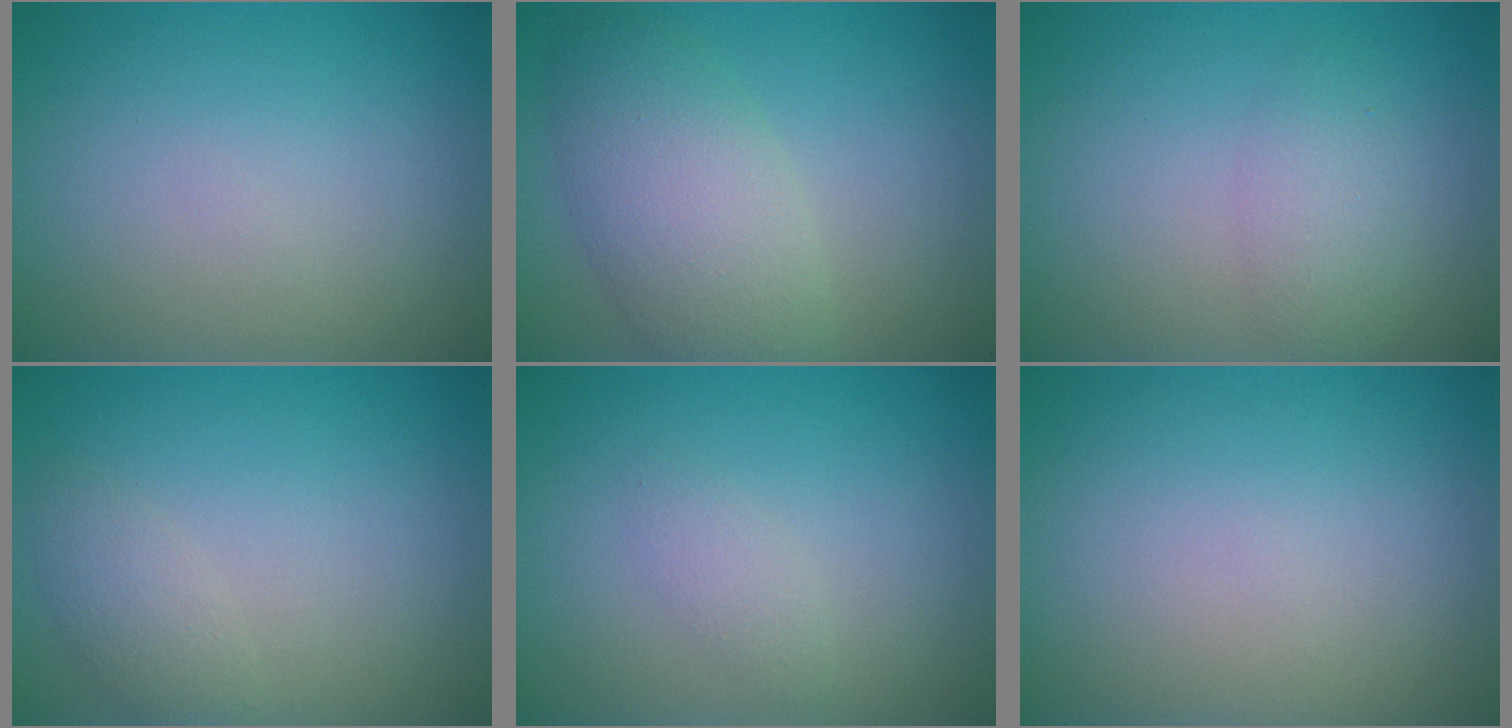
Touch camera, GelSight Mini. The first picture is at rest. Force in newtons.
{"total": 6.1, "press": 6.0, "slide": 0.3}
{"total": 2.3, "press": 2.3, "slide": 0.1}
{"total": 1.9, "press": 1.9, "slide": 0.2}
{"total": 1.2, "press": 1.2, "slide": 0.0}
{"total": 0.0}